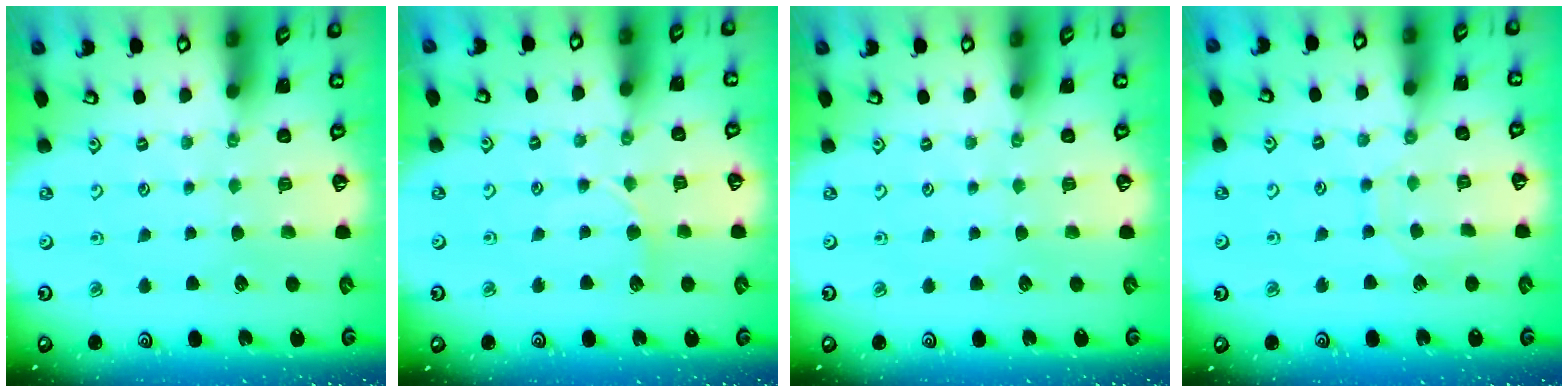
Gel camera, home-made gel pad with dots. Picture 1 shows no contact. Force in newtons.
{"total": 5.0, "press": 4.9, "slide": 0.7}
{"total": 0.0}
{"total": 6.3, "press": 6.3, "slide": 0.5}